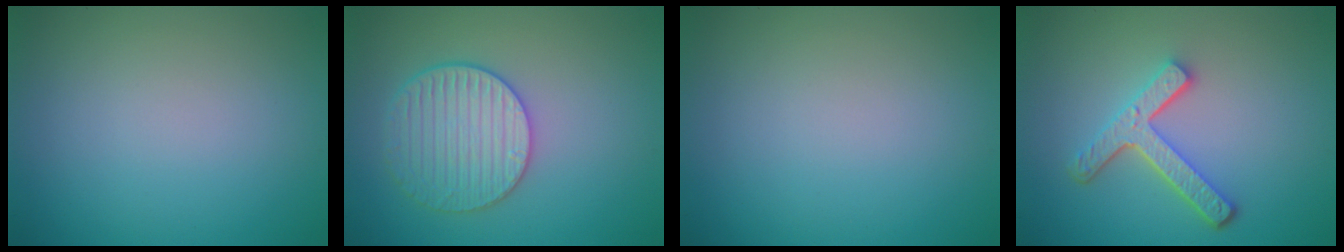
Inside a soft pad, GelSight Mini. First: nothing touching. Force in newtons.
{"total": 4.1, "press": 3.8, "slide": 1.4}
{"total": 0.0}
{"total": 4.3, "press": 3.3, "slide": 2.8}